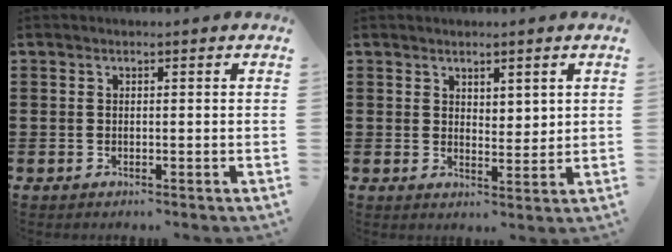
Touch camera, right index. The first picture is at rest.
{"total": 2.7, "force": [2.3, 1.3, 0.3], "torque": [-0.003, 0.001, 0.043]}